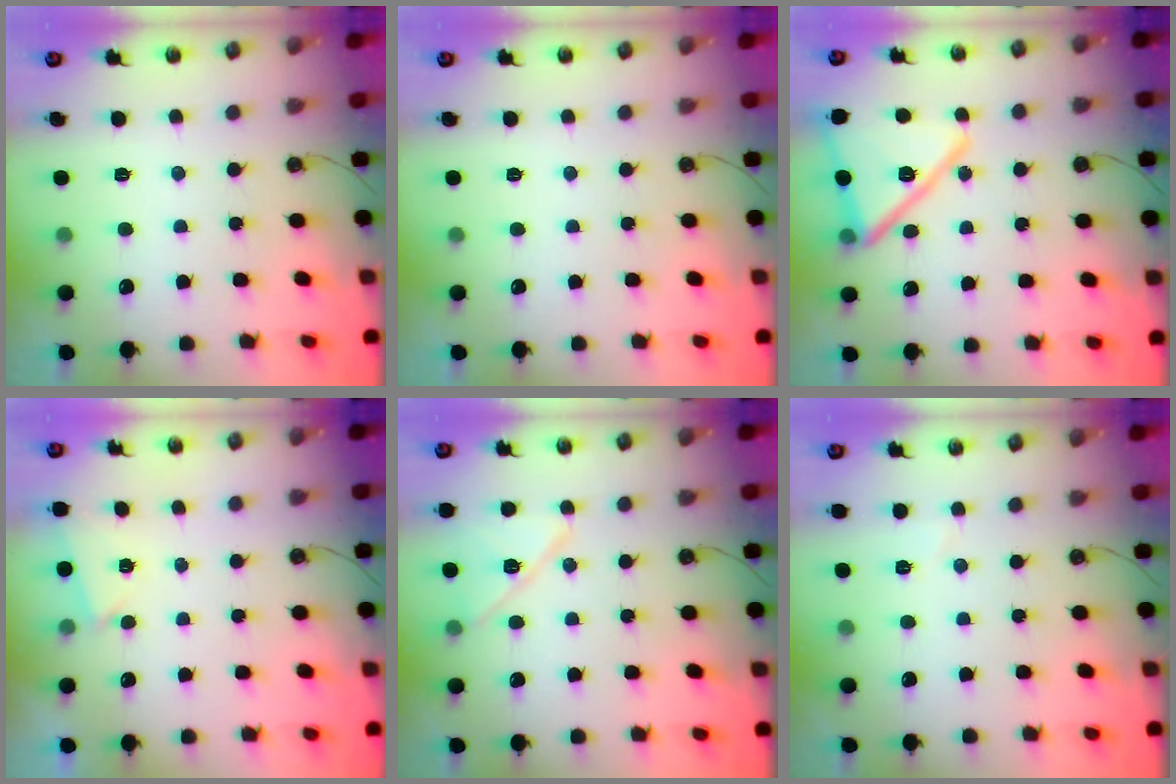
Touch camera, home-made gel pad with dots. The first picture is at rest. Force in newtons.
{"total": 0.0}
{"total": 18.3, "press": 17.9, "slide": 3.6}
{"total": 2.8, "press": 1.6, "slide": 2.3}
{"total": 11.4, "press": 11.3, "slide": 1.0}
{"total": 4.1, "press": 3.6, "slide": 1.9}